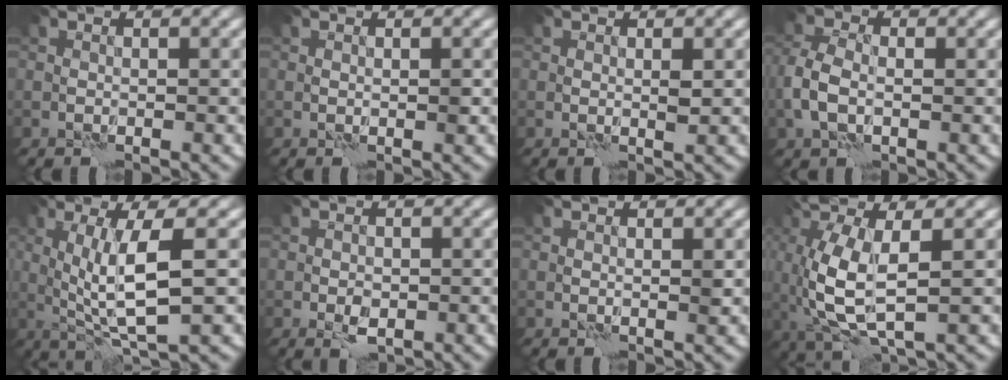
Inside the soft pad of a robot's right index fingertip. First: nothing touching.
{"total": 0.6, "force": [0.2, 0.3, 0.5], "torque": [-0.006, -0.003, 0.004]}
{"total": 0.9, "force": [0.4, 0.3, 0.8], "torque": [-0.011, -0.005, 0.008]}
{"total": 3.3, "force": [-0.5, 2.2, 2.5], "torque": [-0.062, 0.001, -0.019]}
{"total": 5.9, "force": [0.9, 1.0, 5.7], "torque": [-0.100, -0.006, 0.022]}
{"total": 1.4, "force": [-0.3, 0.9, 1.1], "torque": [-0.015, -0.004, -0.004]}
{"total": 0.7, "force": [0.3, 0.3, 0.6], "torque": [-0.006, -0.005, 0.007]}
{"total": 7.0, "force": [0.5, 2.3, 6.6], "torque": [-0.152, -0.001, 0.012]}